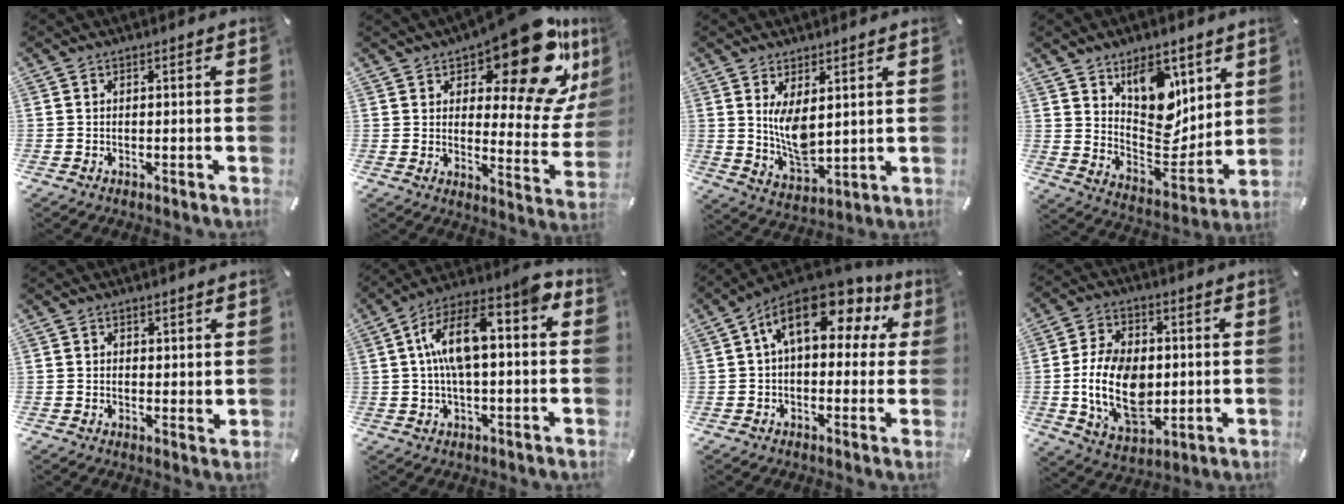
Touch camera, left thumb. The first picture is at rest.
{"total": 21.2, "force": [14.2, 8.0, 13.5], "torque": [-0.174, -0.111, 0.233]}
{"total": 8.4, "force": [3.0, 4.3, 6.5], "torque": [-0.123, -0.026, 0.051]}
{"total": 13.5, "force": [8.5, 8.6, 6.1], "torque": [-0.070, -0.085, 0.156]}
{"total": 2.0, "force": [1.4, 1.5, 0.4], "torque": [0.009, -0.004, 0.022]}
{"total": 13.0, "force": [2.4, 5.5, 11.5], "torque": [-0.205, -0.010, 0.044]}
{"total": 16.2, "force": [7.2, 8.7, 11.7], "torque": [-0.197, -0.031, 0.122]}
{"total": 17.3, "force": [-1.0, 11.6, 12.8], "torque": [-0.251, -0.001, -0.014]}